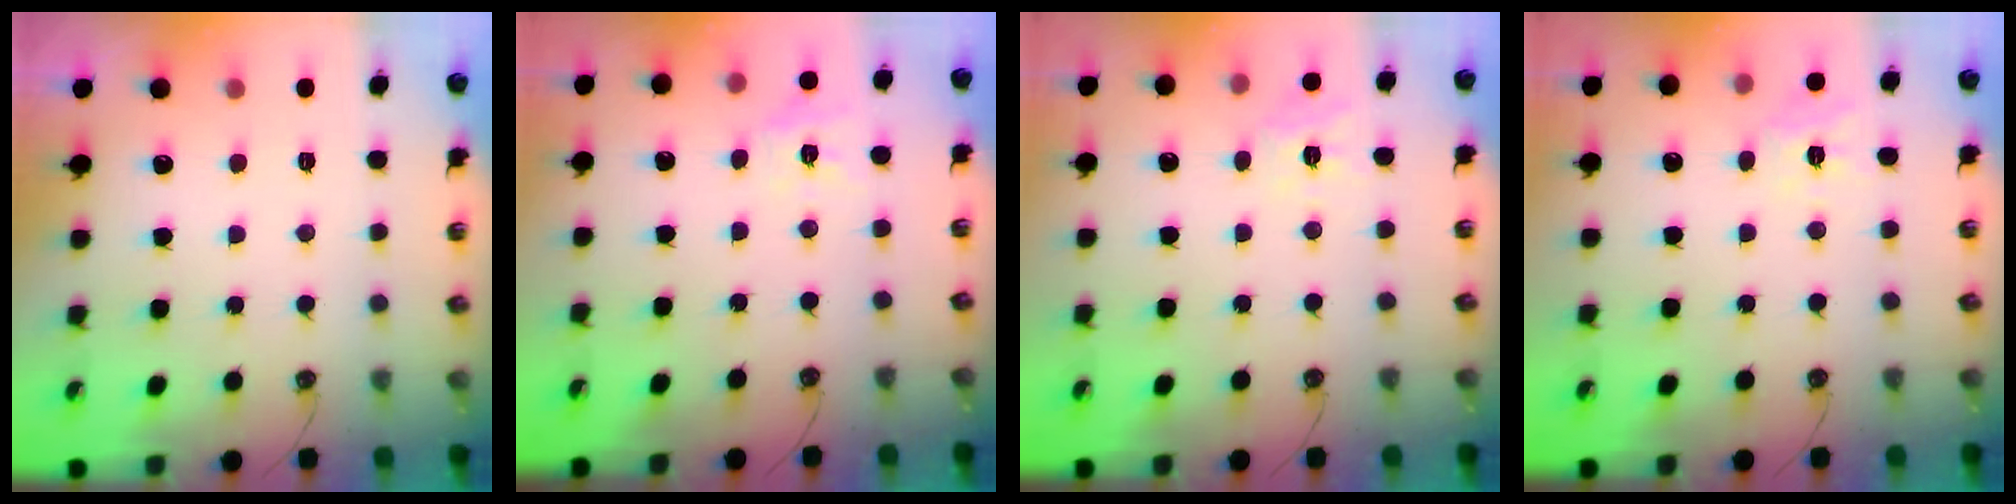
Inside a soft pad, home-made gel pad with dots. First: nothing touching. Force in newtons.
{"total": 9.5, "press": 9.5, "slide": 1.1}
{"total": 8.4, "press": 8.4, "slide": 0.4}
{"total": 8.4, "press": 8.4, "slide": 0.4}